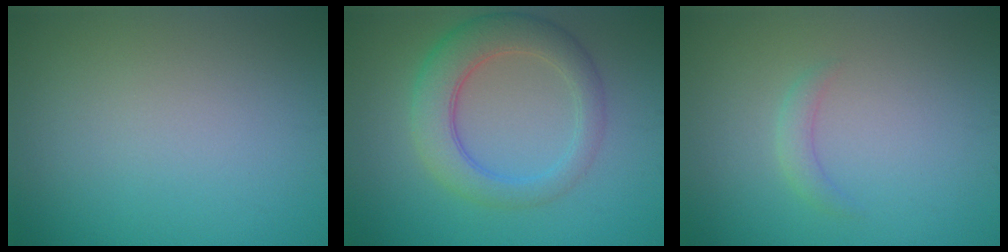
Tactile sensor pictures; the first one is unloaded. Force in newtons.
{"total": 5.3, "press": 5.3, "slide": 0.2}
{"total": 1.2, "press": 1.2, "slide": 0.1}